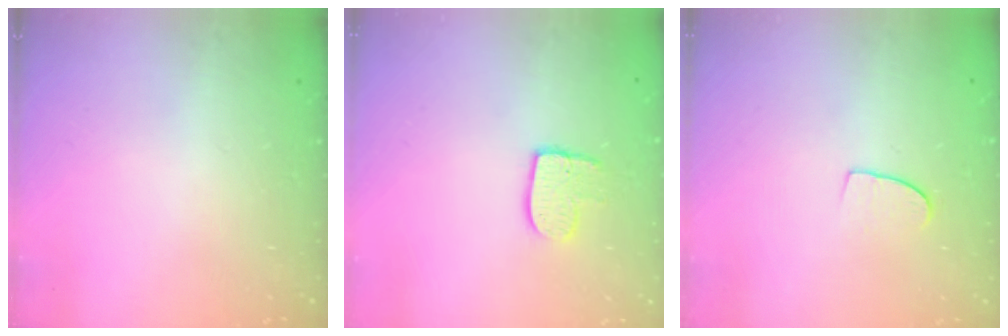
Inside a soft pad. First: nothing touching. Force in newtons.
{"total": 8.1, "press": 8.0, "slide": 0.6}
{"total": 6.1, "press": 6.1, "slide": 0.4}